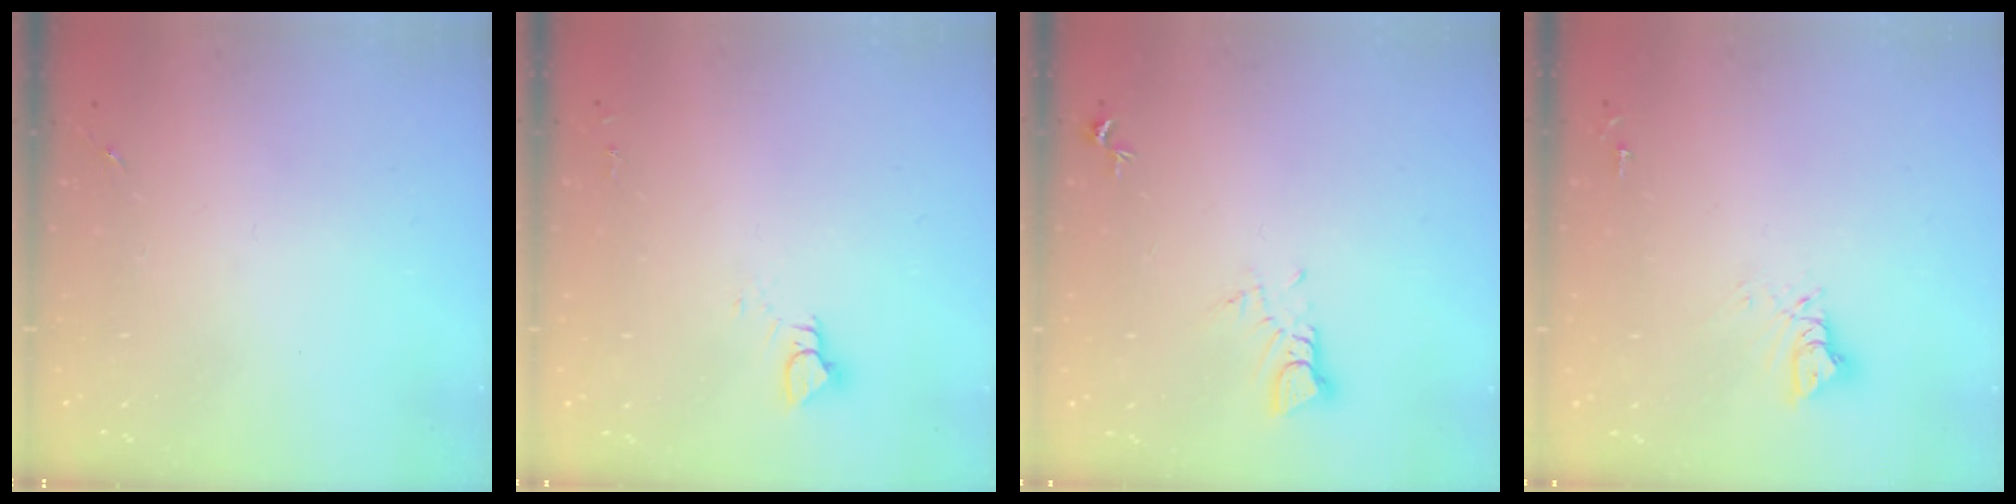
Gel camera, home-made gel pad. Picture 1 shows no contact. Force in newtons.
{"total": 4.3, "press": 4.3, "slide": 0.4}
{"total": 4.0, "press": 3.9, "slide": 0.3}
{"total": 7.3, "press": 7.3, "slide": 0.7}